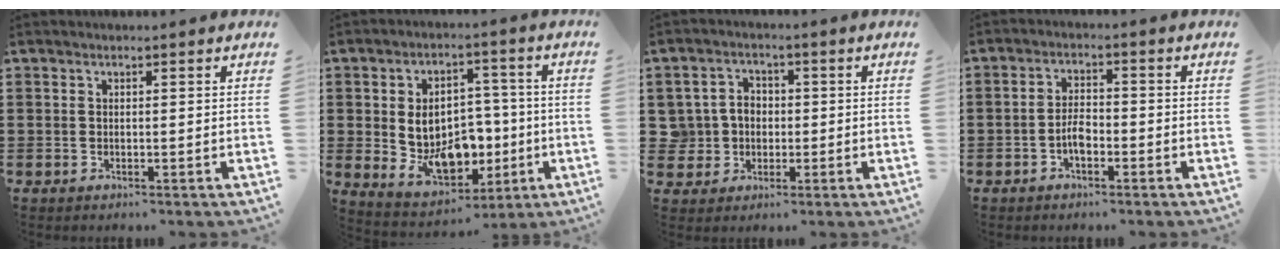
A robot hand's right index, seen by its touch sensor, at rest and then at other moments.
{"total": 10.1, "force": [-0.9, 7.3, 6.9], "torque": [-0.119, 0.004, -0.014]}
{"total": 4.7, "force": [-0.3, 4.6, 1.2], "torque": [-0.049, 0.013, -0.010]}
{"total": 3.4, "force": [-1.4, 1.7, 2.6], "torque": [-0.057, 0.001, -0.028]}